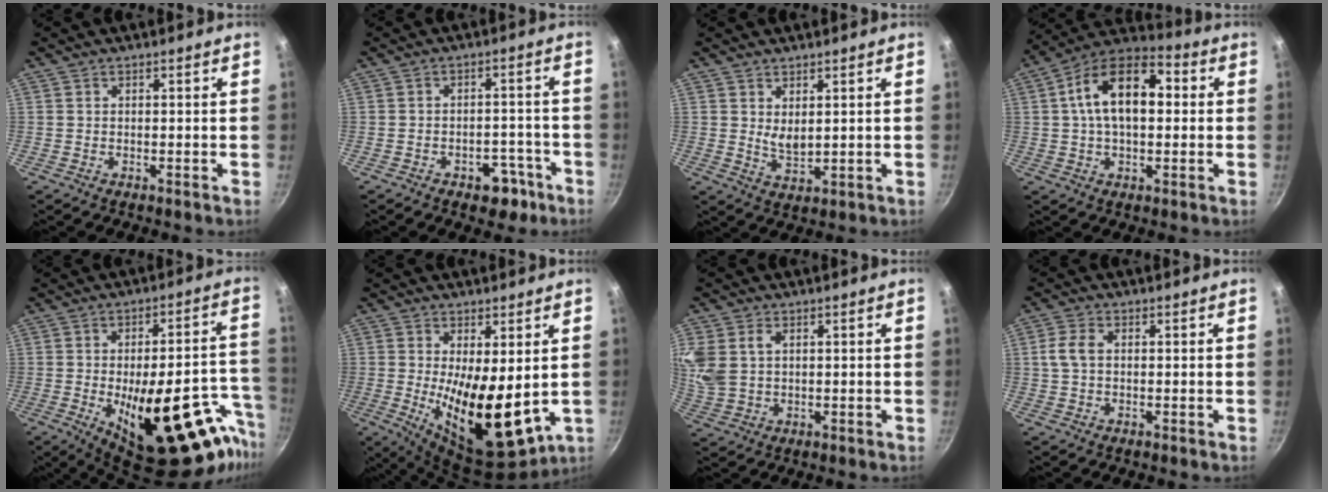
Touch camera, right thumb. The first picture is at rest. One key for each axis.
{"total": 6.3, "fx": -3.7, "fy": 3.7, "fz": 3.4, "tx": -0.023, "ty": 0.034, "tz": -0.050}
{"total": 3.6, "fx": 1.1, "fy": 1.7, "fz": 2.9, "tx": -0.047, "ty": -0.019, "tz": 0.028}
{"total": 15.8, "fx": 2.4, "fy": 8.9, "fz": 12.8, "tx": -0.205, "ty": 0.032, "tz": 0.031}
{"total": 29.4, "fx": -11.8, "fy": 10.7, "fz": 24.6, "tx": -0.256, "ty": 0.046, "tz": -0.144}
{"total": 17.0, "fx": -1.4, "fy": 7.1, "fz": 15.4, "tx": -0.234, "ty": -0.038, "tz": 0.005}
{"total": 10.8, "fx": 2.6, "fy": 7.7, "fz": 7.0, "tx": -0.186, "ty": 0.005, "tz": 0.061}
{"total": 3.8, "fx": 0.4, "fy": 2.4, "fz": 2.9, "tx": -0.071, "ty": 0.009, "tz": 0.005}